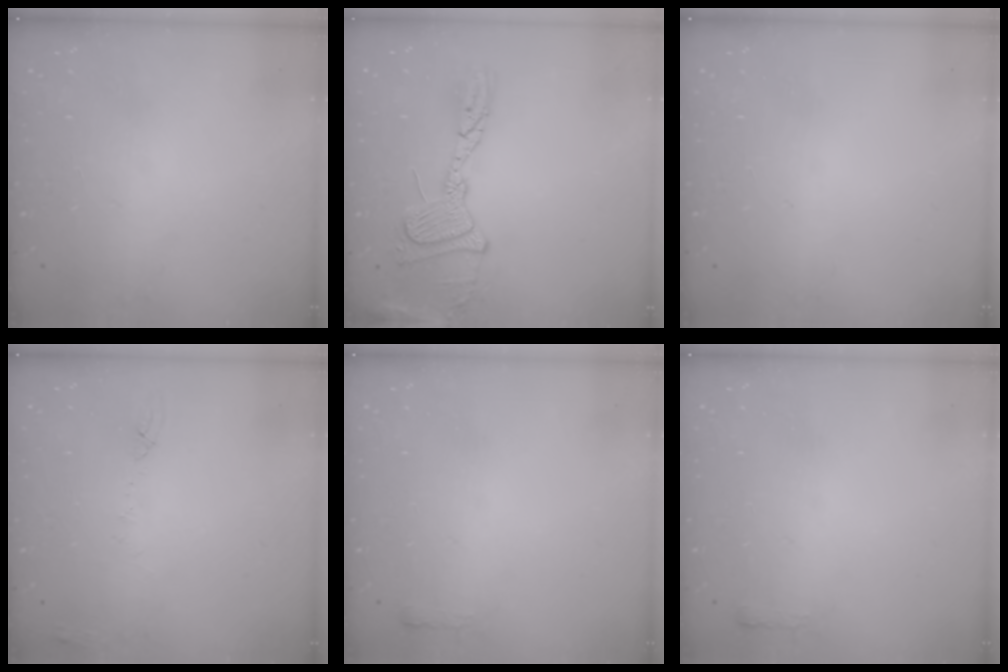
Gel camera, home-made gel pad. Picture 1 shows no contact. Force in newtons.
{"total": 17.1, "press": 17.1, "slide": 1.5}
{"total": 0.0}
{"total": 5.2, "press": 5.1, "slide": 0.7}
{"total": 2.4, "press": 2.4, "slide": 0.4}
{"total": 2.4, "press": 2.4, "slide": 0.4}